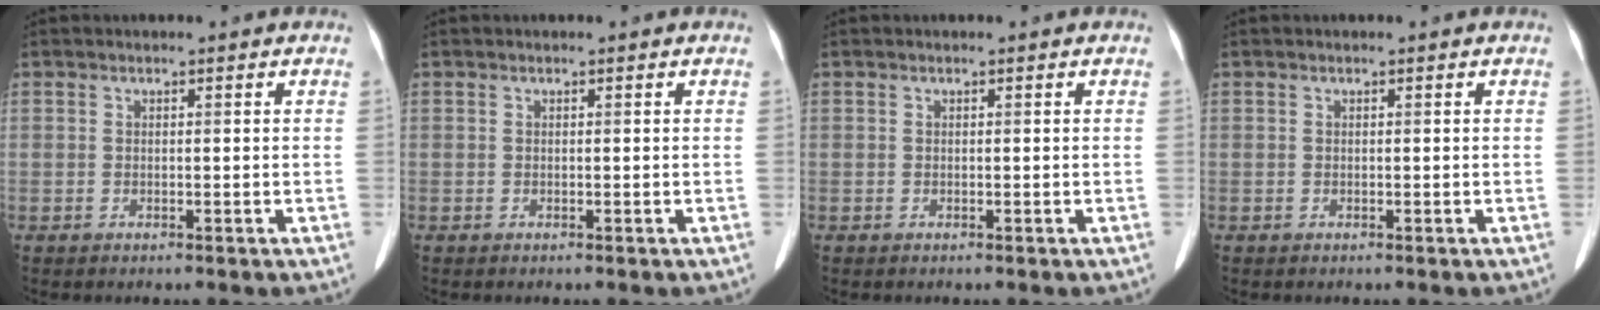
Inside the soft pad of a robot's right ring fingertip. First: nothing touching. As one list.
[{"total": 0.0}, {"total": 0.0}, {"total": 0.0}]